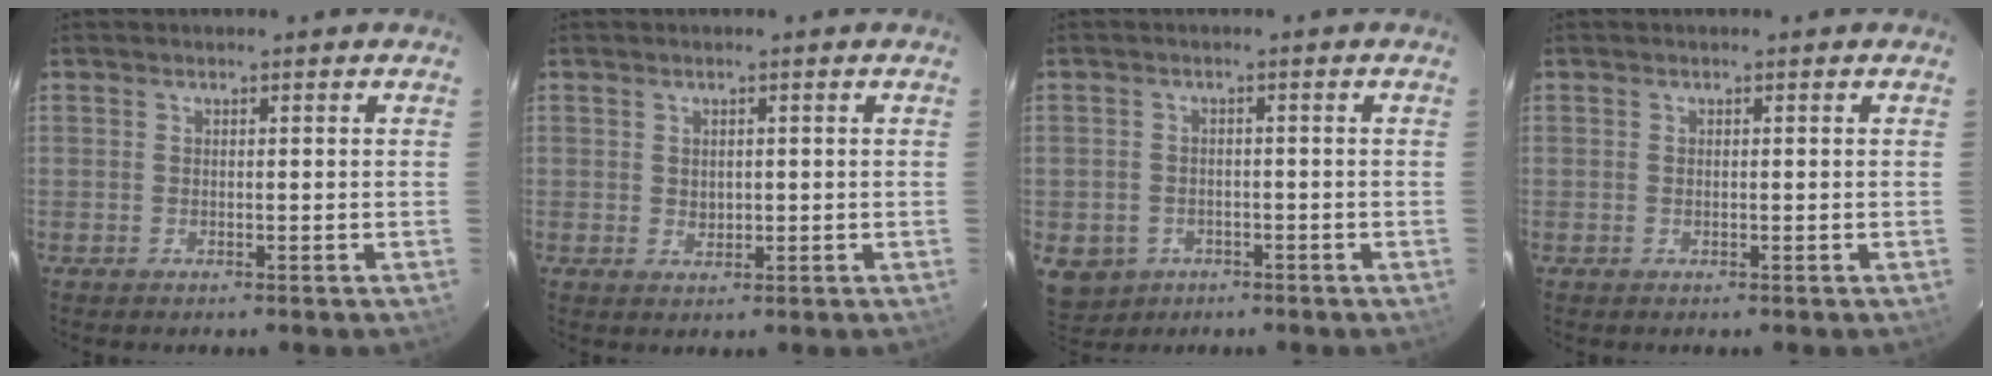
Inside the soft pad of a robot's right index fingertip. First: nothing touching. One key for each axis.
{"total": 1.8, "fx": 0.3, "fy": 1.5, "fz": 0.8, "tx": -0.010, "ty": 0.001, "tz": 0.009}
{"total": 7.2, "fx": -3.2, "fy": 6.0, "fz": 2.6, "tx": -0.068, "ty": 0.001, "tz": -0.036}
{"total": 0.0}